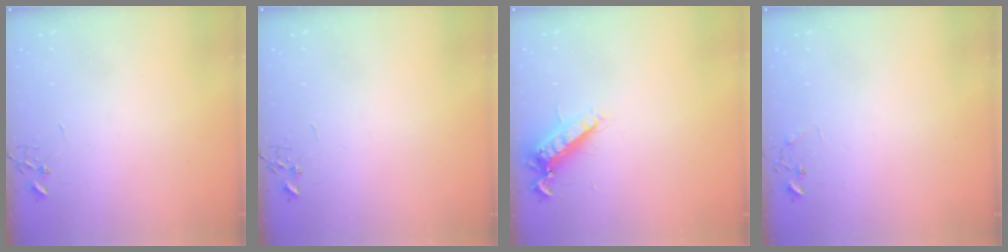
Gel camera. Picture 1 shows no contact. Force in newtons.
{"total": 0.0}
{"total": 12.5, "press": 12.4, "slide": 1.4}
{"total": 5.3, "press": 5.2, "slide": 0.4}